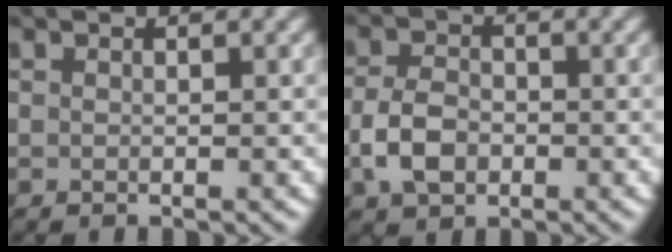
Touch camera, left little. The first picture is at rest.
{"total": 3.8, "force": [-1.1, 2.6, 2.5], "torque": [-0.054, 0.000, -0.027]}